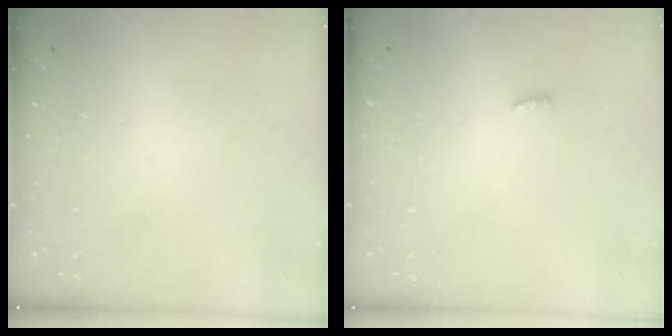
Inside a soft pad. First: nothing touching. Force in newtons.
{"total": 2.3, "press": 2.1, "slide": 0.8}